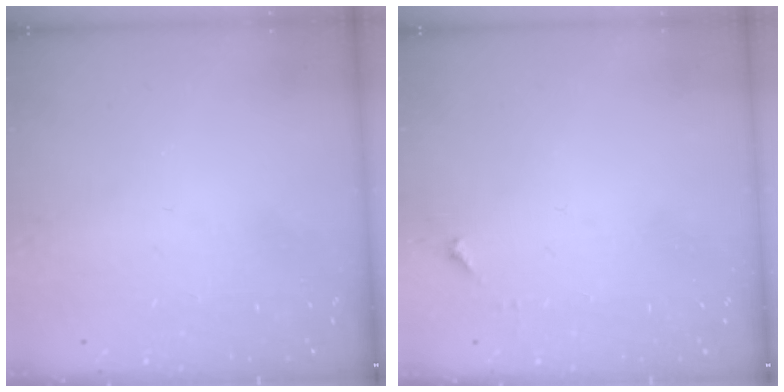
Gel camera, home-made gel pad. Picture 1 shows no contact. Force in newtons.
{"total": 3.4, "press": 3.3, "slide": 0.5}